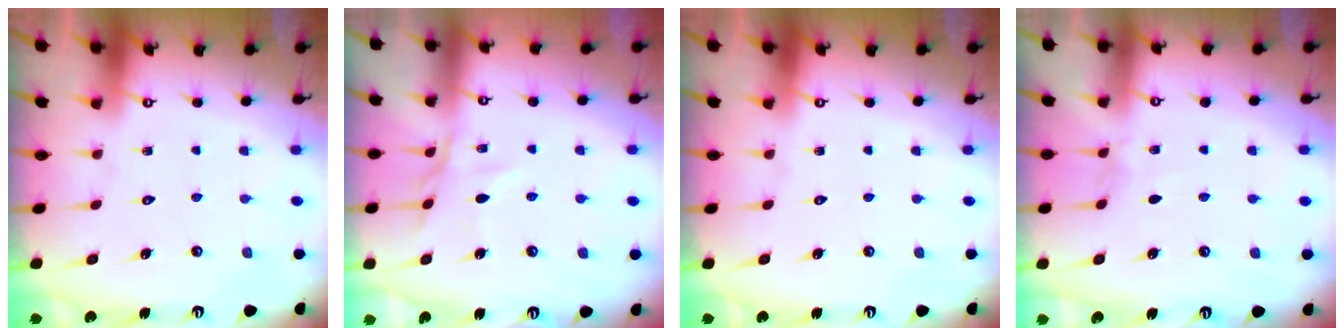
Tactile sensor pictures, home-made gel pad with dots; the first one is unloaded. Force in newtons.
{"total": 8.7, "press": 8.7, "slide": 0.7}
{"total": 0.0}
{"total": 2.9, "press": 2.9, "slide": 0.5}